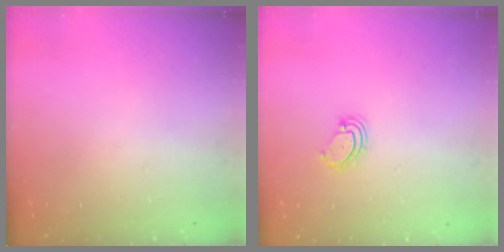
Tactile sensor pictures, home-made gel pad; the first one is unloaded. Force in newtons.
{"total": 3.3, "press": 3.2, "slide": 0.7}